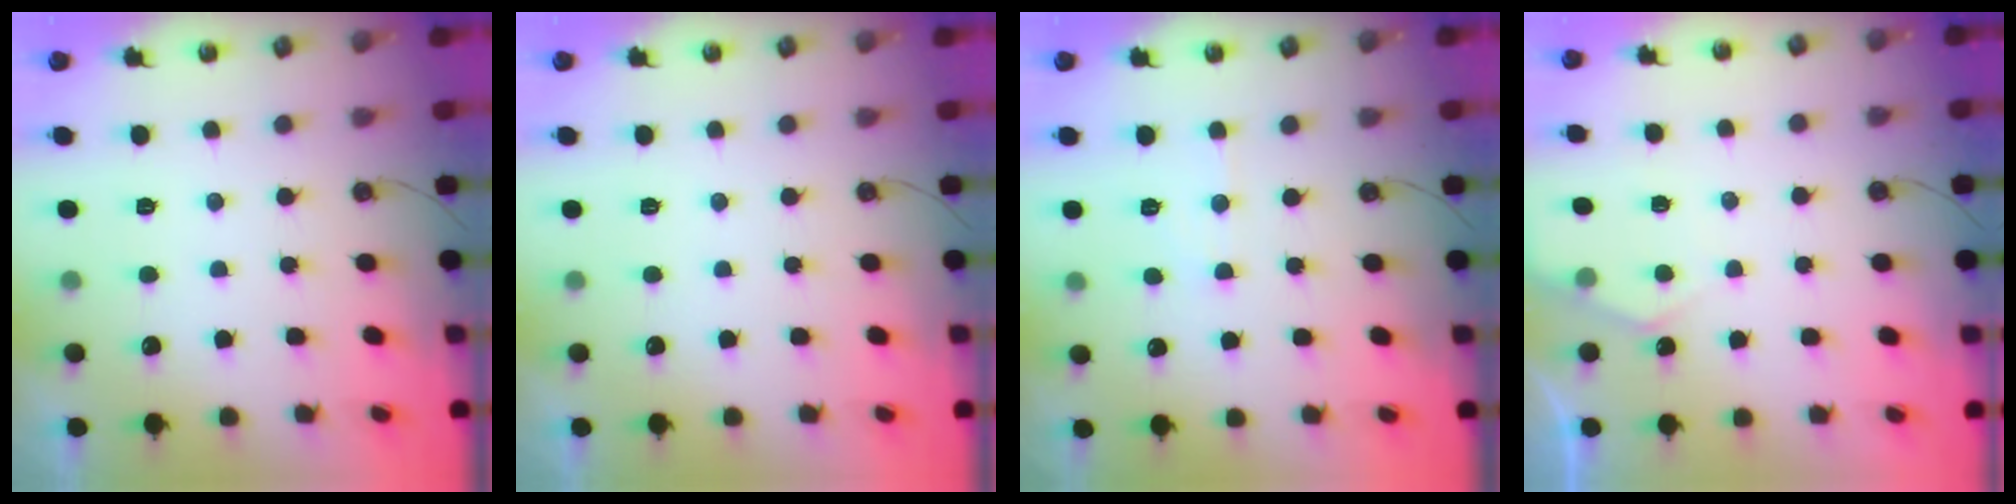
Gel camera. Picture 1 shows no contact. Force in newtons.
{"total": 0.0}
{"total": 4.8, "press": 4.7, "slide": 0.6}
{"total": 4.4, "press": 4.4, "slide": 0.6}